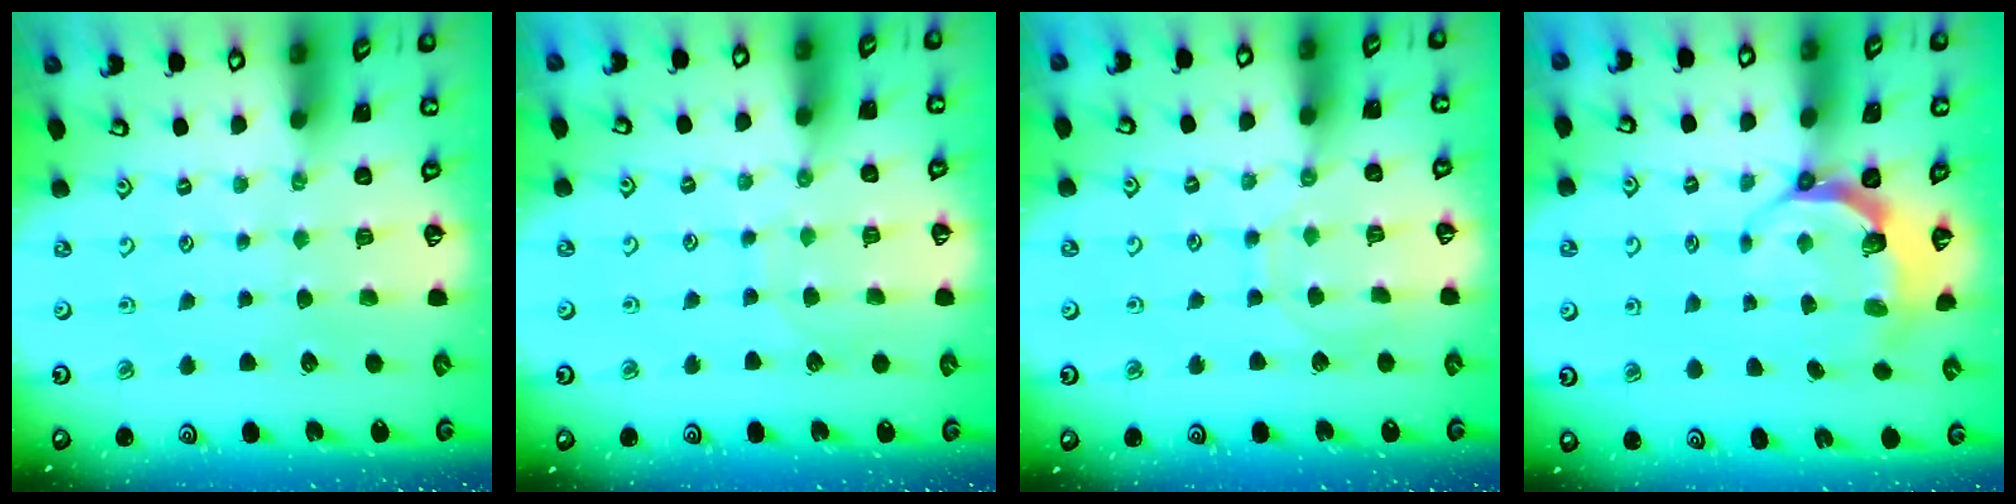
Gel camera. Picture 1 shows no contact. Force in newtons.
{"total": 6.2, "press": 6.1, "slide": 0.6}
{"total": 6.9, "press": 6.8, "slide": 0.8}
{"total": 6.6, "press": 5.3, "slide": 3.9}